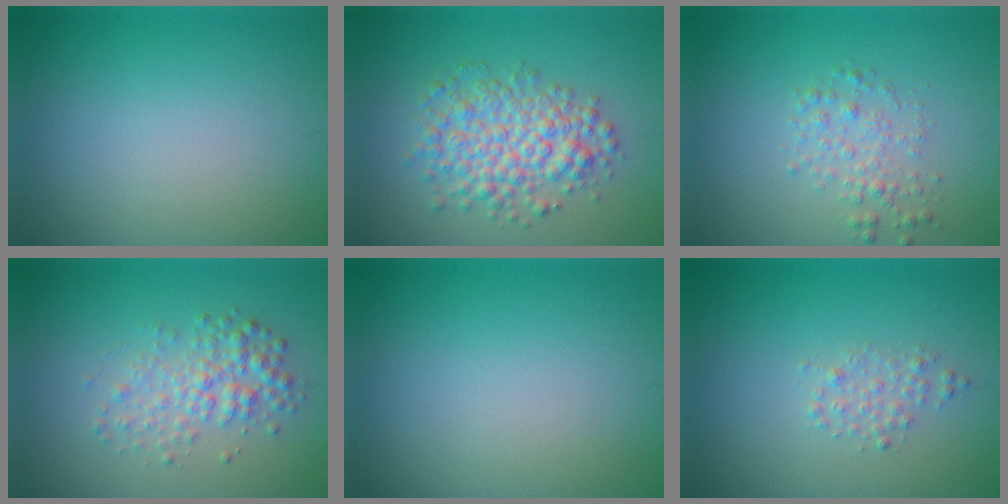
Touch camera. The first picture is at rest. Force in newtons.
{"total": 5.2, "press": 5.2, "slide": 0.2}
{"total": 1.9, "press": 1.9, "slide": 0.0}
{"total": 3.1, "press": 3.1, "slide": 0.0}
{"total": 0.0}
{"total": 1.4, "press": 1.4, "slide": 0.0}